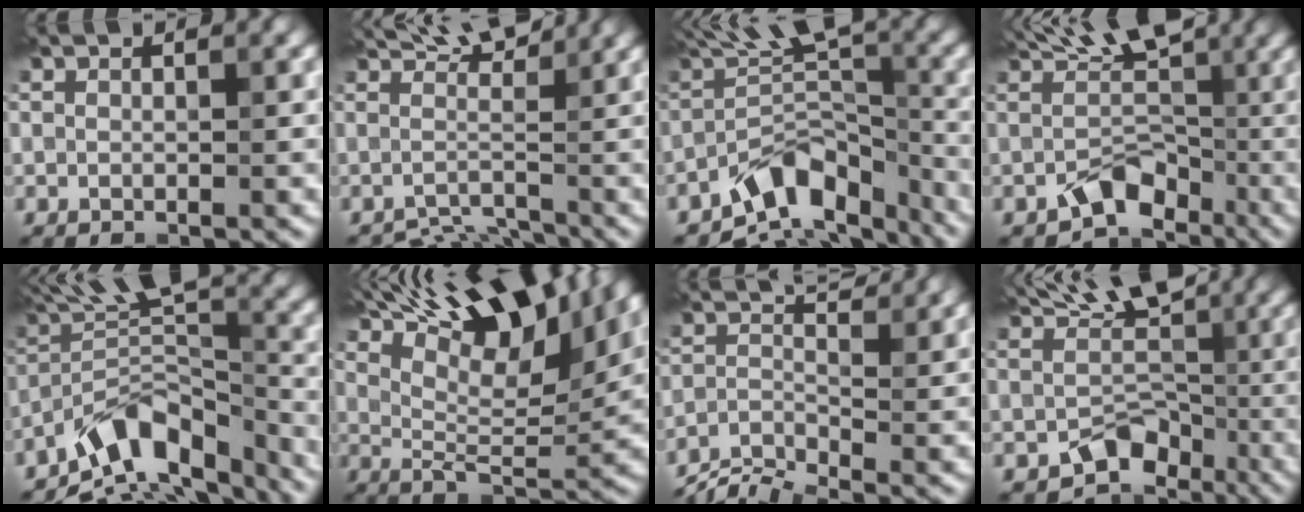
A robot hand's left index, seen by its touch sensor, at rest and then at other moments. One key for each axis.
{"total": 3.4, "fx": 0.4, "fy": 1.3, "fz": 3.1, "tx": -0.040, "ty": 0.001, "tz": 0.000}
{"total": 7.8, "fx": -5.3, "fy": 3.3, "fz": 4.6, "tx": -0.050, "ty": 0.005, "tz": -0.098}
{"total": 5.5, "fx": -1.2, "fy": 3.9, "fz": 3.8, "tx": -0.032, "ty": -0.001, "tz": -0.026}
{"total": 9.4, "fx": -6.8, "fy": 3.2, "fz": 5.7, "tx": -0.076, "ty": 0.009, "tz": -0.134}
{"total": 13.7, "fx": 8.9, "fy": 3.7, "fz": 9.8, "tx": -0.155, "ty": 0.025, "tz": 0.142}
{"total": 3.3, "fx": -2.4, "fy": 0.9, "fz": 2.1, "tx": -0.043, "ty": 0.000, "tz": -0.061}
{"total": 6.0, "fx": 0.4, "fy": 4.6, "fz": 3.8, "tx": -0.042, "ty": -0.018, "tz": 0.001}